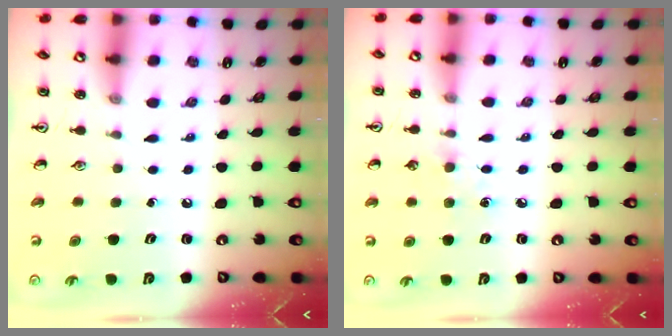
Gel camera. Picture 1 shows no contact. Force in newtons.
{"total": 6.5, "press": 6.4, "slide": 1.0}